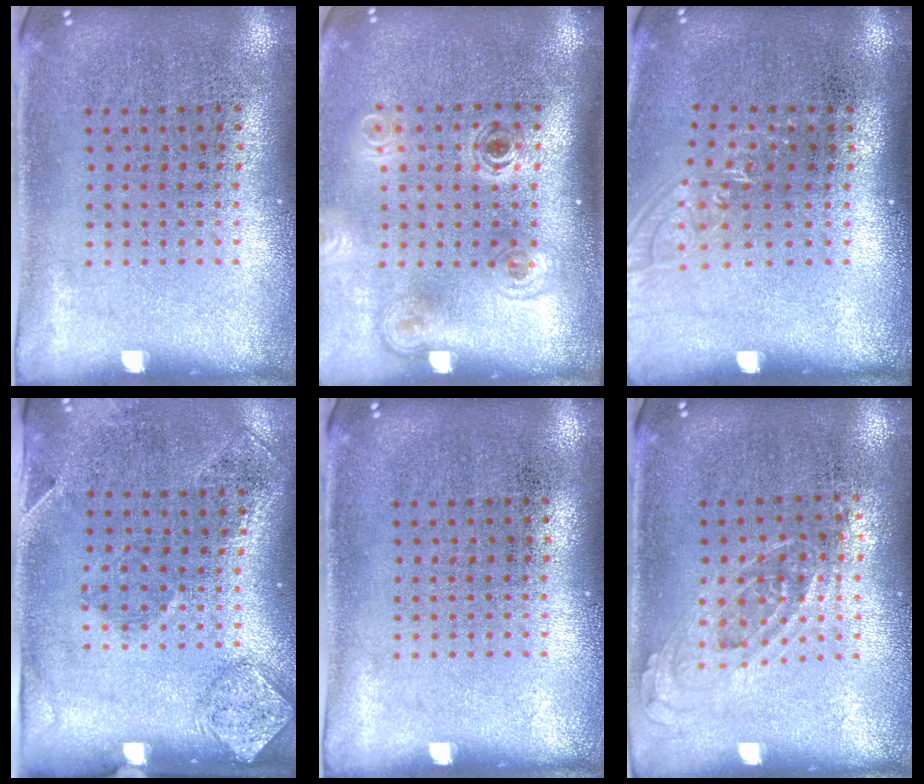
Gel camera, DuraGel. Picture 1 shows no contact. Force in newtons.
{"total": 1.8, "press": 1.2, "slide": 1.4}
{"total": 1.1, "press": 1.0, "slide": 0.5}
{"total": 1.9, "press": 1.2, "slide": 1.5}
{"total": 0.0}
{"total": 0.8, "press": 0.7, "slide": 0.4}